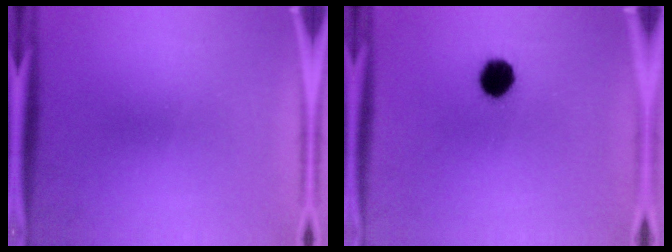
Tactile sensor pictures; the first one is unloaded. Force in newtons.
{"total": 6.9}